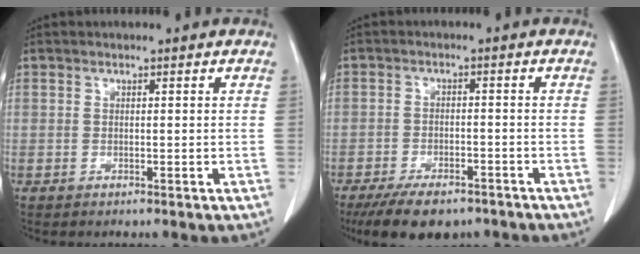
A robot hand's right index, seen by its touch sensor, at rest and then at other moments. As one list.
[{"total": 9.7, "force": [-7.3, 4.0, 4.9], "torque": [-0.073, -0.004, -0.112]}]